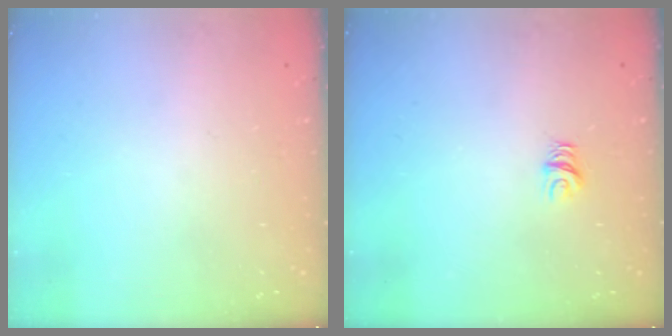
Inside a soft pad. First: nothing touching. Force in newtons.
{"total": 5.0, "press": 5.0, "slide": 0.0}